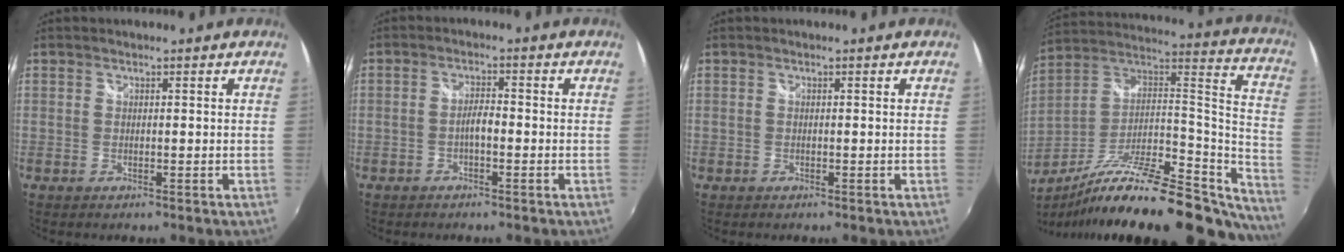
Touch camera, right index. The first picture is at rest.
{"total": 2.4, "force": [-1.0, 0.6, 2.1], "torque": [-0.043, 0.006, -0.020]}
{"total": 0.0}
{"total": 31.5, "force": [-22.0, 9.0, 20.7], "torque": [-0.295, -0.013, -0.344]}